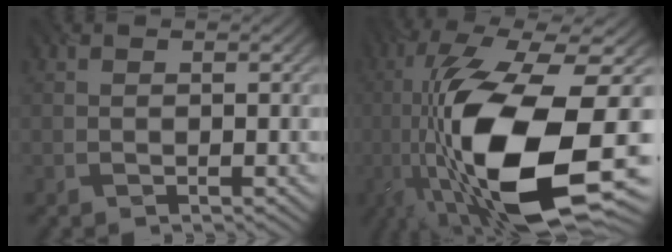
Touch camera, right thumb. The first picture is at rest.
{"total": 19.3, "force": [-4.3, 7.2, 17.3], "torque": [-0.356, -0.018, -0.064]}